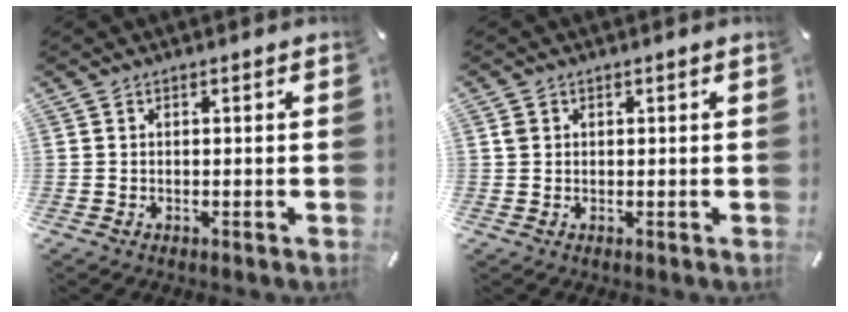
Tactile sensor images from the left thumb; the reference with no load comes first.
{"total": 1.4, "force": [0.4, 1.3, 0.4], "torque": [-0.001, 0.001, 0.005]}